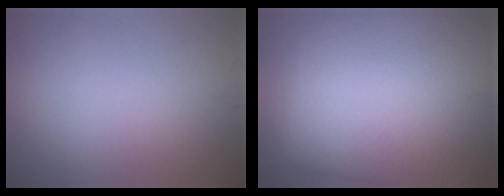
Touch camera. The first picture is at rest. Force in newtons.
{"total": 21.4, "press": 21.4, "slide": 0.5}